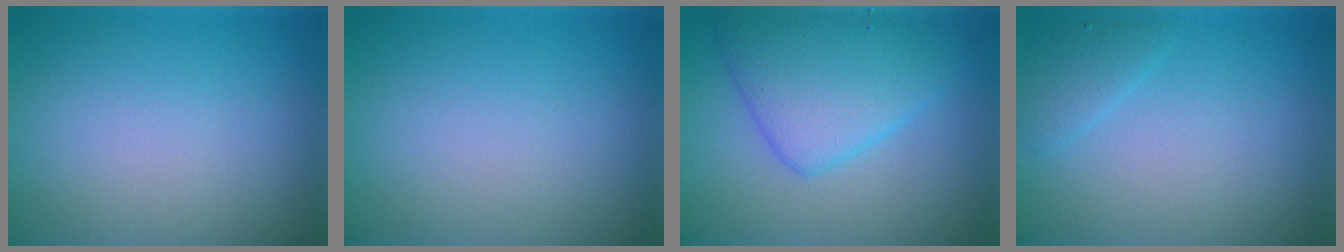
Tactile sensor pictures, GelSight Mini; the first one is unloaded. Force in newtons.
{"total": 0.0}
{"total": 6.0, "press": 6.0, "slide": 0.1}
{"total": 1.4, "press": 1.4, "slide": 0.1}